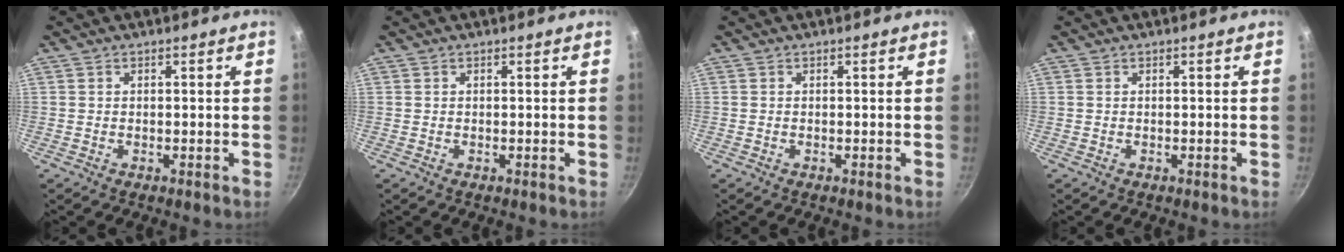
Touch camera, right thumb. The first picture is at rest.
{"total": 0.0}
{"total": 0.0}
{"total": 0.0}